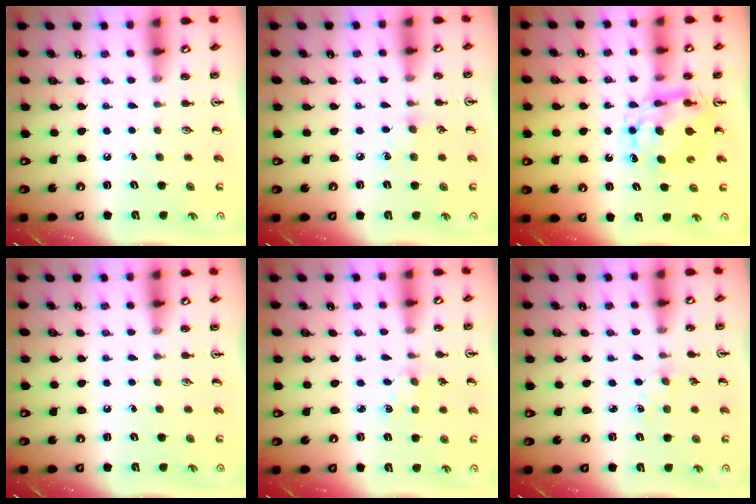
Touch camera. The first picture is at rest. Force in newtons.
{"total": 6.5, "press": 6.5, "slide": 0.8}
{"total": 8.5, "press": 8.5, "slide": 0.8}
{"total": 0.0}
{"total": 1.9, "press": 1.9, "slide": 0.2}
{"total": 1.3, "press": 1.3, "slide": 0.2}